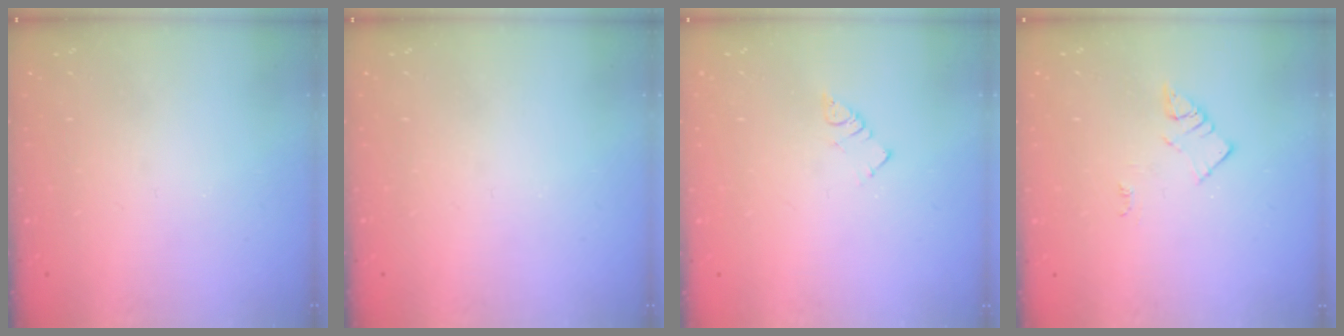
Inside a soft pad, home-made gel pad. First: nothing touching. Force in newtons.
{"total": 0.0}
{"total": 2.5, "press": 2.5, "slide": 0.1}
{"total": 2.7, "press": 2.6, "slide": 0.4}